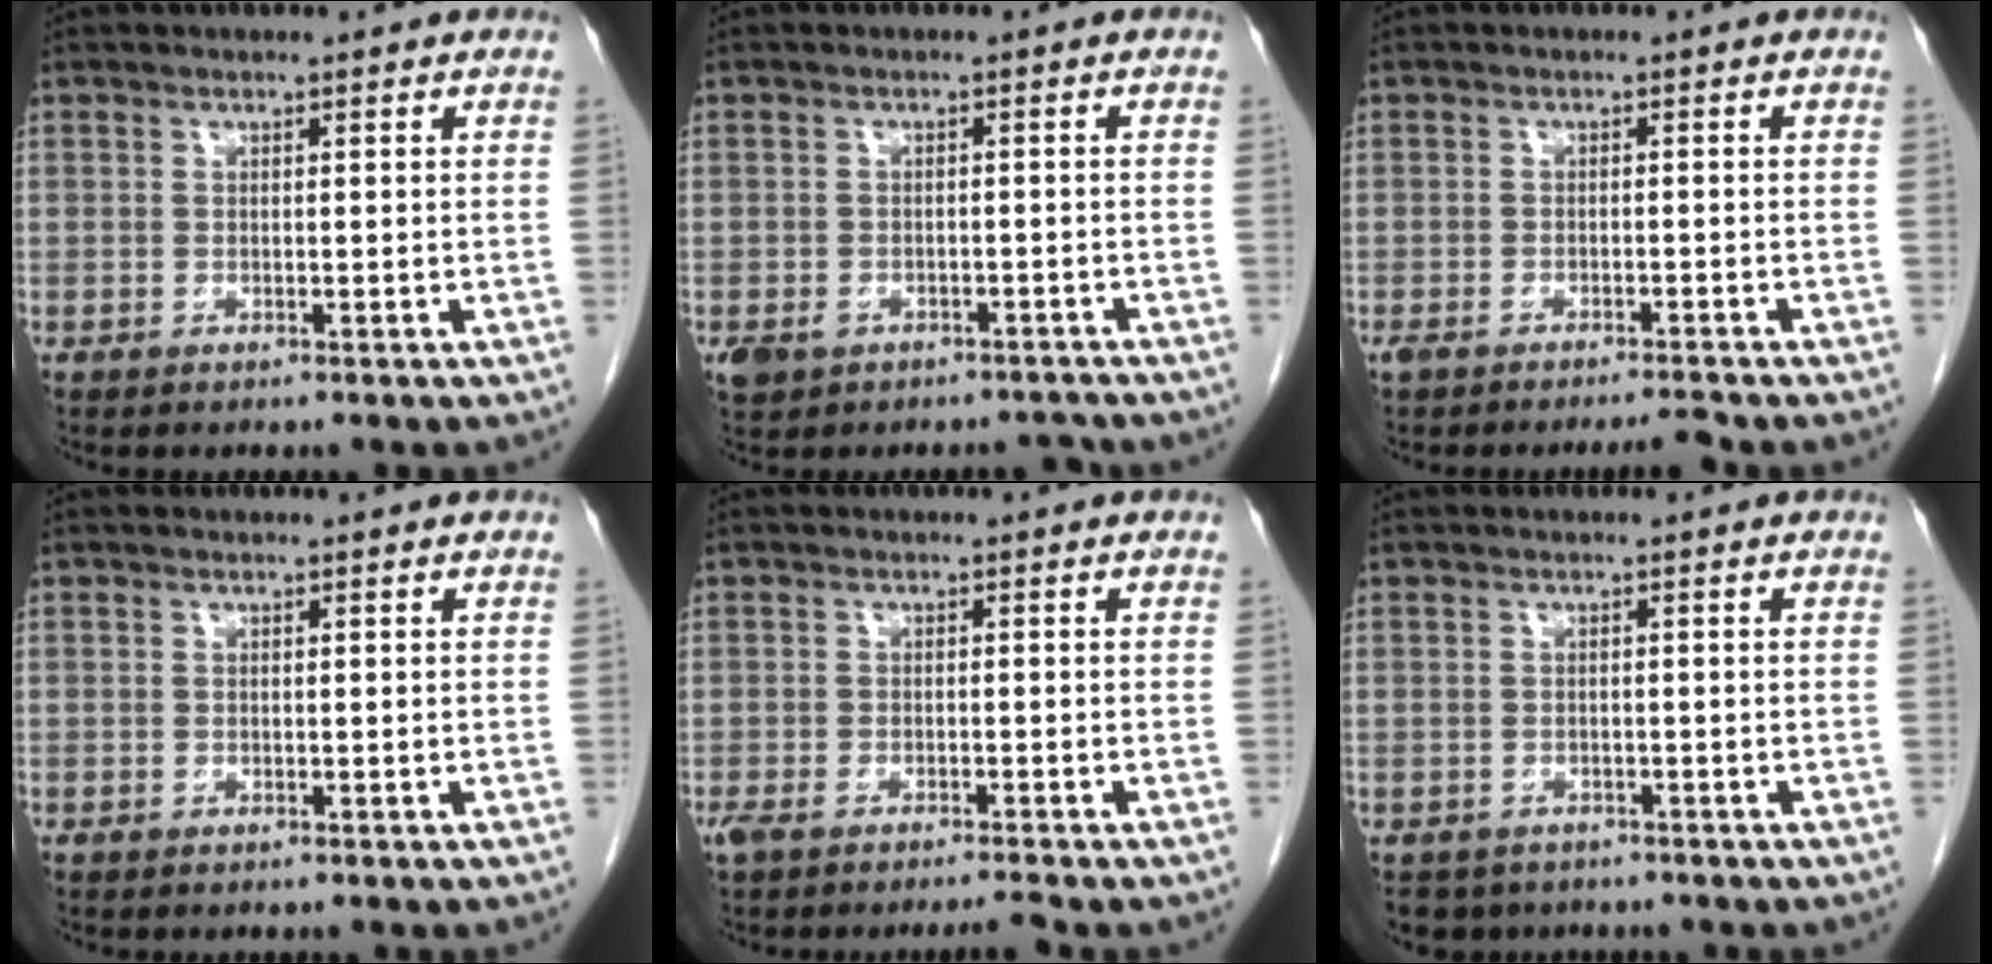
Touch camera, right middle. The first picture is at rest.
{"total": 4.6, "force": [-3.4, 2.9, 1.1], "torque": [-0.015, 0.009, -0.046]}
{"total": 2.8, "force": [-2.6, -0.1, 1.1], "torque": [-0.023, -0.001, -0.042]}
{"total": 0.0}
{"total": 3.2, "force": [-2.7, 0.0, 1.6], "torque": [-0.034, 0.000, -0.048]}
{"total": 4.1, "force": [-3.3, 2.4, 0.3], "torque": [-0.005, -0.001, -0.047]}